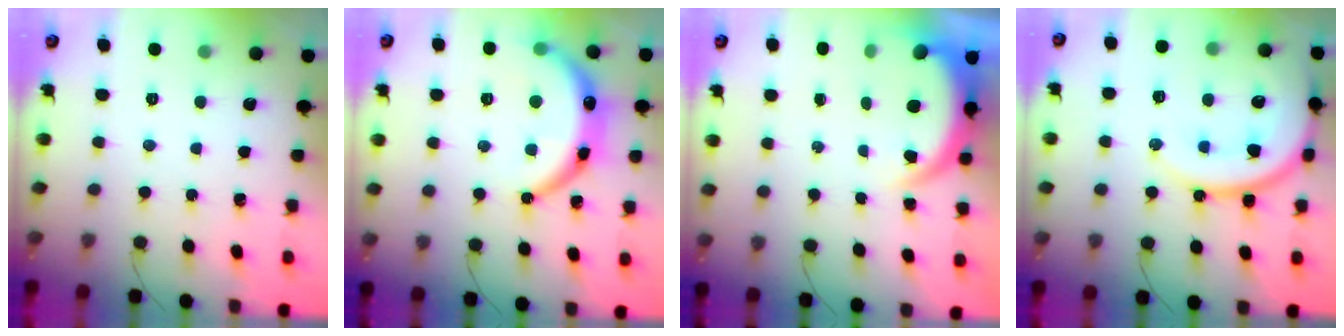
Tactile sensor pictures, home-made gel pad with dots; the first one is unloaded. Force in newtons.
{"total": 14.4, "press": 14.3, "slide": 1.8}
{"total": 5.5, "press": 5.5, "slide": 0.5}
{"total": 17.8, "press": 17.7, "slide": 1.5}